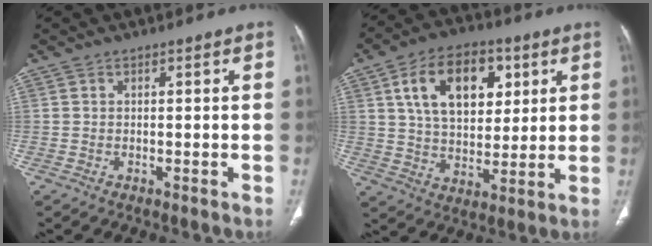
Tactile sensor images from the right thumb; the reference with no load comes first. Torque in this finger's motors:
{"motor_torque": [-0.19, 2.77, 1.67, 0.73, 0.45]}